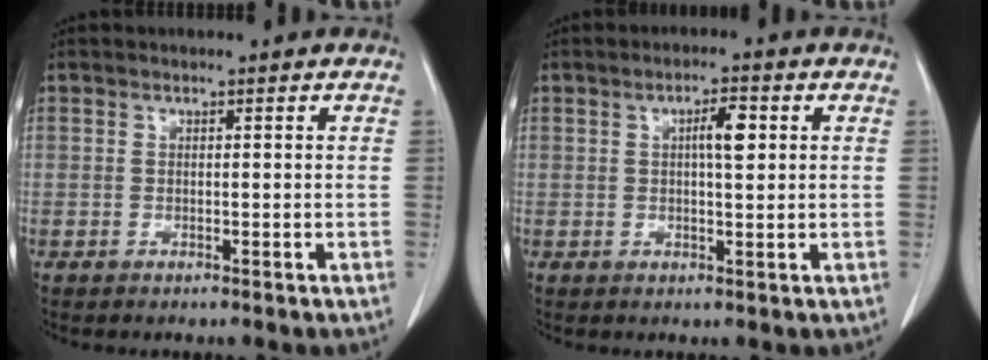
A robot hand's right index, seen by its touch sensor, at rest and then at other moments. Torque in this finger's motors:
{"motor_torque": [0.47, 0.19, 0.15, 0.08]}